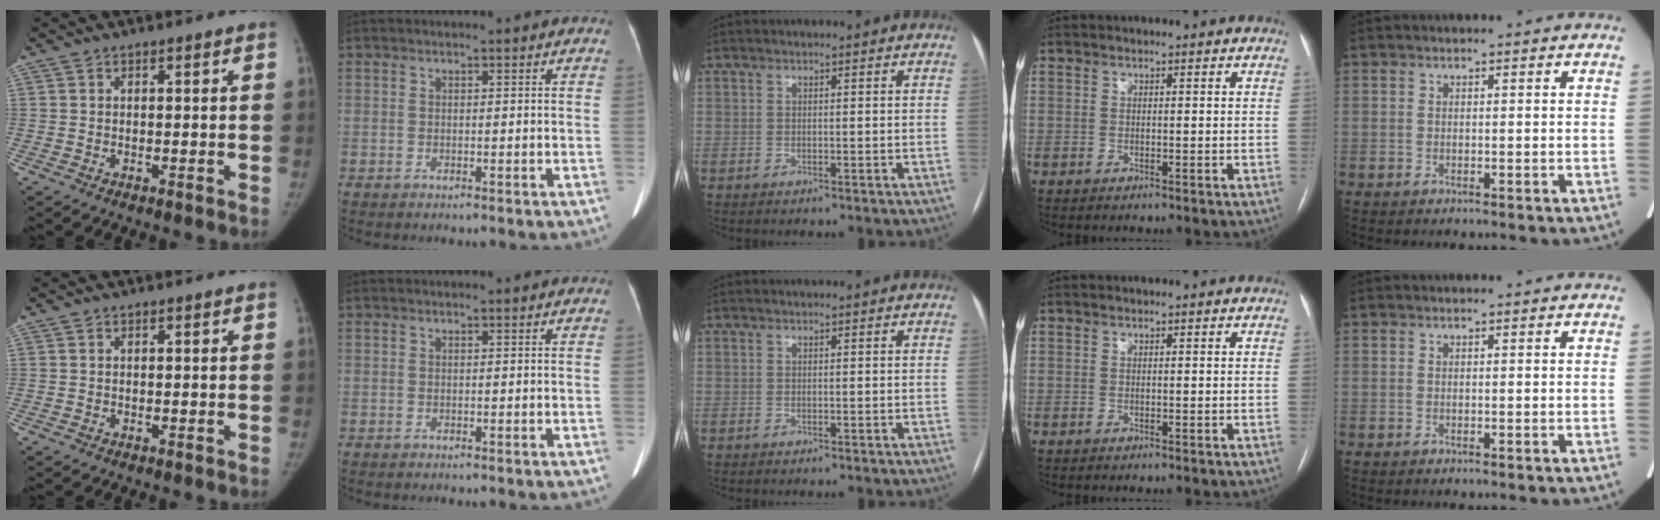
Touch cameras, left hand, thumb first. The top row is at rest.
{}